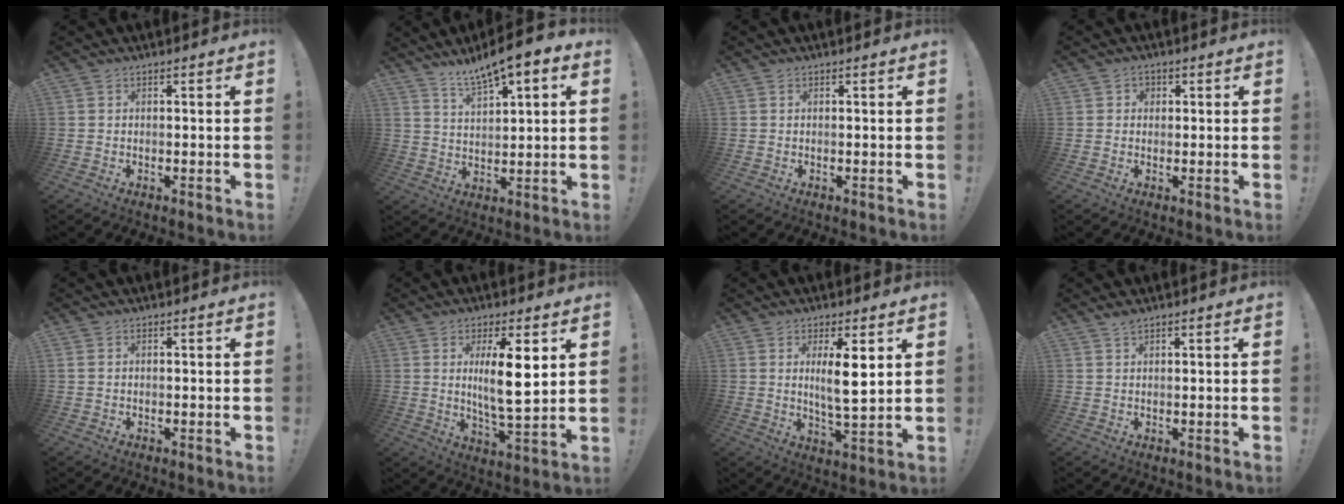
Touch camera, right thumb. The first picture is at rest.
{"total": 9.0, "force": [6.7, 2.0, 5.6], "torque": [-0.098, -0.040, 0.116]}
{"total": 0.0}
{"total": 2.1, "force": [0.3, 2.0, 0.7], "torque": [-0.008, 0.000, 0.005]}
{"total": 0.8, "force": [0.3, 0.6, 0.5], "torque": [-0.014, 0.006, 0.007]}
{"total": 12.2, "force": [2.7, 2.8, 11.6], "torque": [-0.208, -0.016, 0.037]}
{"total": 8.7, "force": [2.5, 1.6, 8.1], "torque": [-0.144, -0.012, 0.037]}
{"total": 1.6, "force": [1.3, 0.3, 0.8], "torque": [-0.013, -0.004, 0.023]}